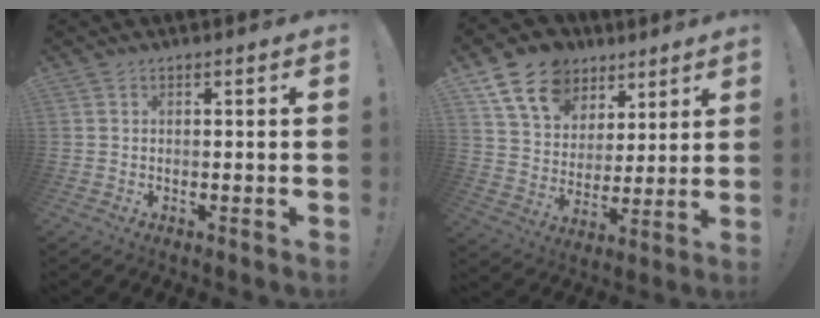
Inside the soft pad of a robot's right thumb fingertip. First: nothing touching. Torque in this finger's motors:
{"motor_torque": [-0.32, 0.78, 0.78, 0.58, 0.03]}